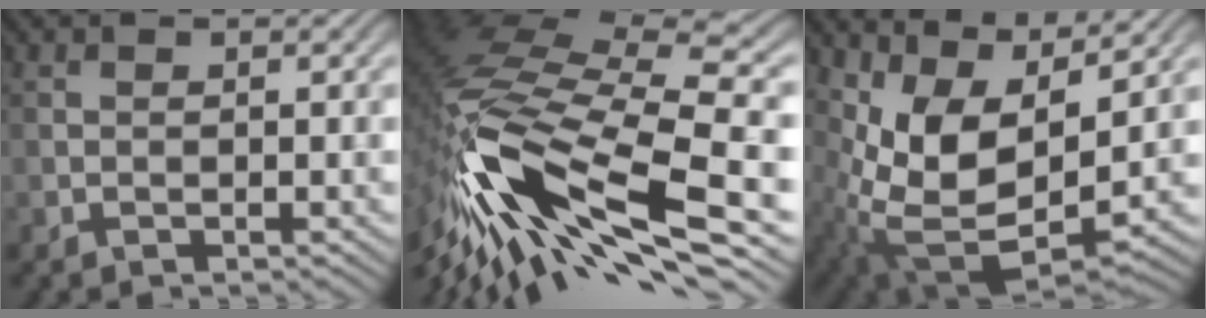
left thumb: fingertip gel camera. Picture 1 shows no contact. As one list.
[{"total": 17.2, "force": [-6.6, 6.5, 14.6], "torque": [-0.316, 0.001, -0.131]}, {"total": 11.3, "force": [3.9, 5.6, 9.0], "torque": [-0.192, -0.012, 0.076]}]